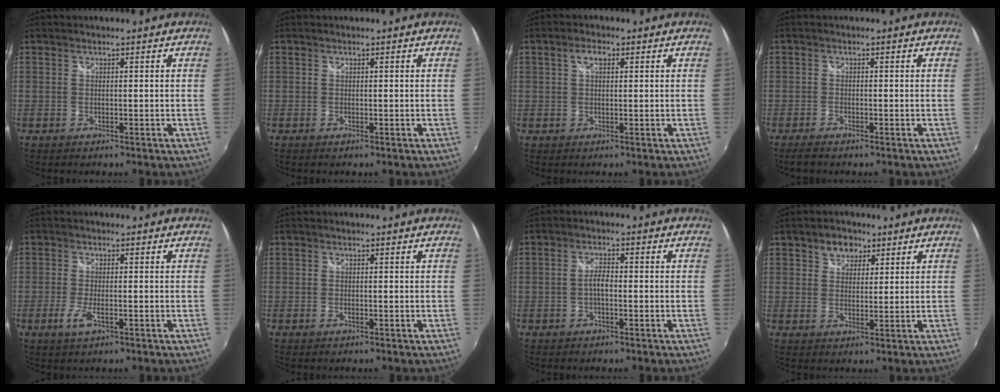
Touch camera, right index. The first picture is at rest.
{"total": 0.0}
{"total": 2.6, "force": [0.9, 1.3, 2.0], "torque": [-0.036, 0.008, 0.014]}
{"total": 2.5, "force": [-2.1, 0.7, 1.3], "torque": [-0.033, -0.008, -0.039]}
{"total": 3.5, "force": [-1.5, 0.8, 3.1], "torque": [-0.068, -0.008, -0.027]}
{"total": 0.0}
{"total": 2.5, "force": [-0.7, 0.9, 2.2], "torque": [-0.044, 0.006, -0.014]}
{"total": 4.3, "force": [2.5, 3.2, 1.5], "torque": [-0.015, 0.011, 0.042]}